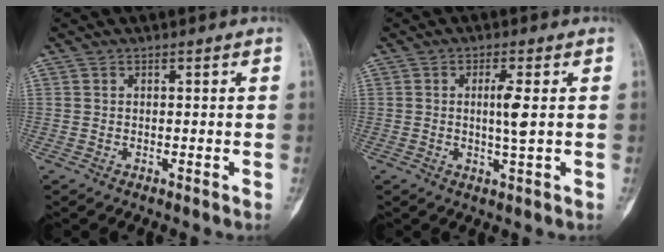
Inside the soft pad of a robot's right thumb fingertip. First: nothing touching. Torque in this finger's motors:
{"motor_torque": [0.36, 0.73, 0.42, -0.36, 0.02]}